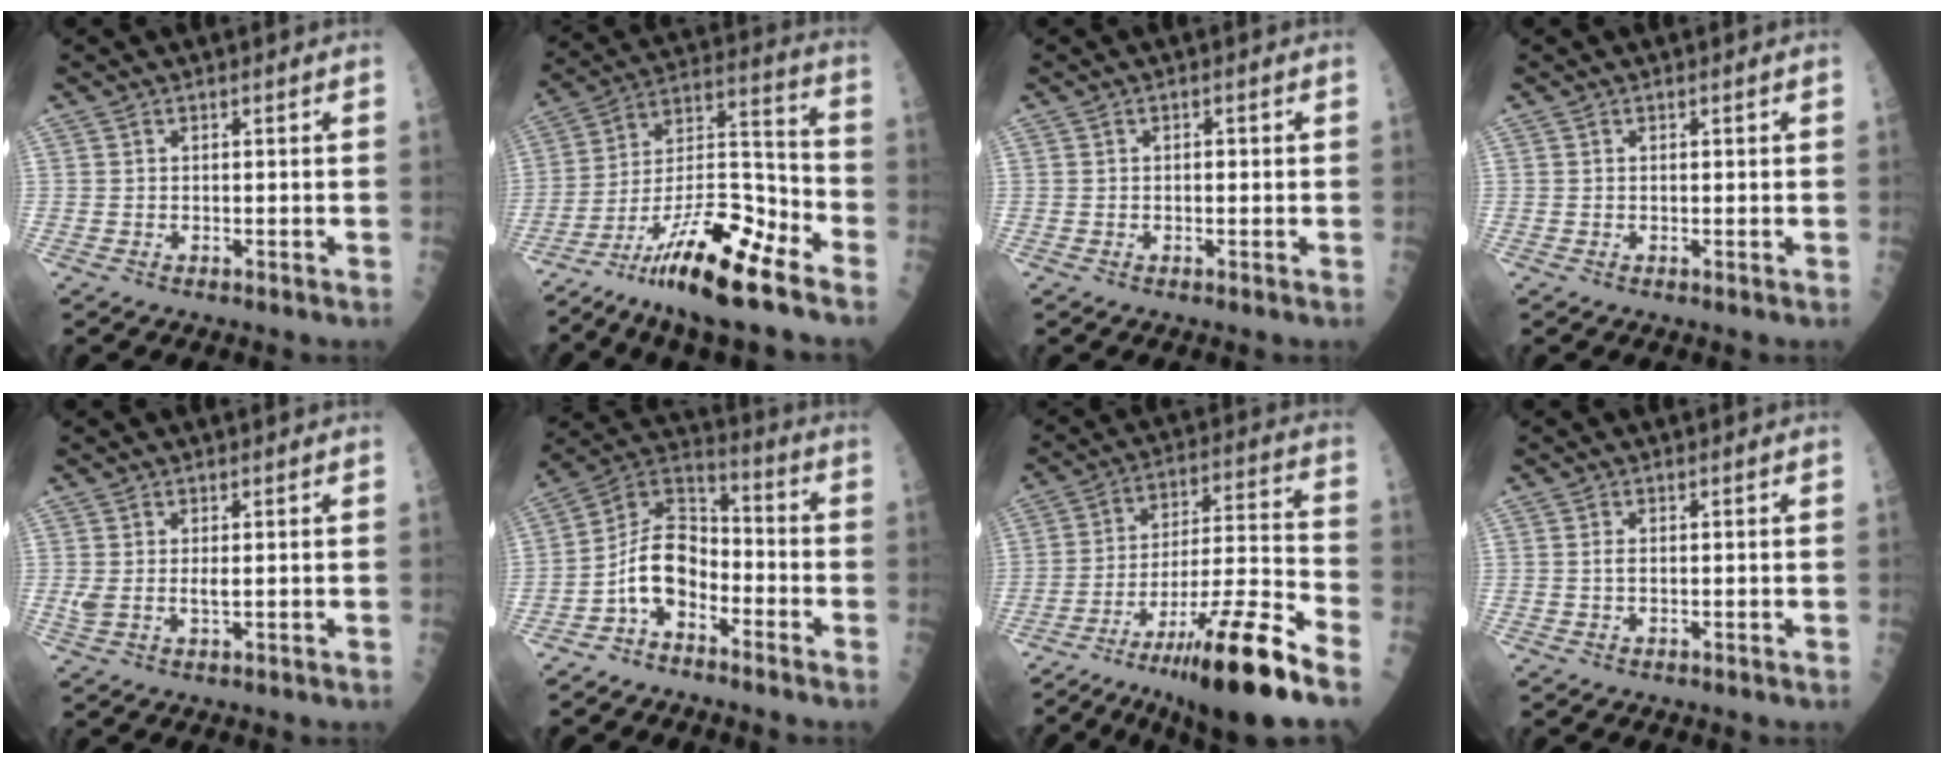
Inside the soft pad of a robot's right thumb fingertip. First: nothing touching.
{"total": 22.2, "force": [-13.4, 4.9, 17.0], "torque": [-0.317, 0.056, -0.231]}
{"total": 1.0, "force": [0.0, 0.5, 0.9], "torque": [-0.011, 0.001, -0.002]}
{"total": 0.0}
{"total": 3.0, "force": [0.4, 1.1, 2.7], "torque": [-0.061, 0.001, 0.015]}
{"total": 10.8, "force": [-4.5, 6.7, 7.2], "torque": [-0.116, 0.070, -0.094]}
{"total": 22.9, "force": [-14.2, 2.4, 17.7], "torque": [-0.282, 0.043, -0.233]}
{"total": 1.1, "force": [0.1, 0.5, 0.9], "torque": [-0.021, -0.002, 0.002]}